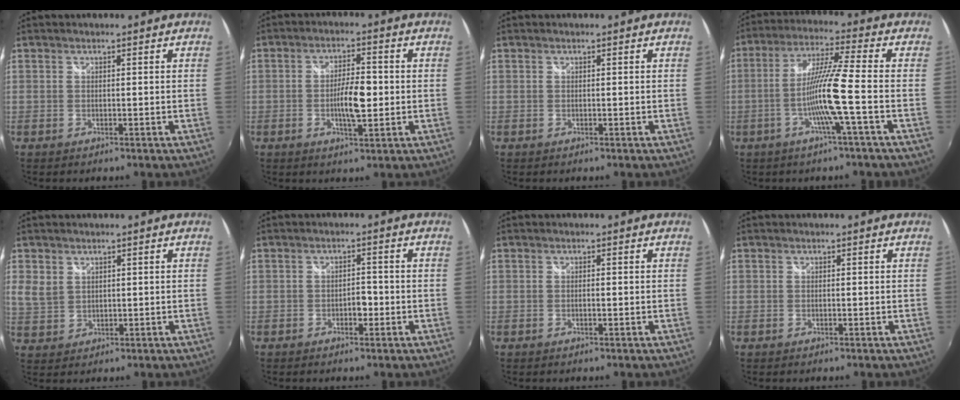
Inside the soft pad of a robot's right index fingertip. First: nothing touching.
{"total": 6.9, "force": [-0.9, 2.1, 6.5], "torque": [-0.117, -0.001, -0.014]}
{"total": 0.0}
{"total": 10.7, "force": [-3.5, -1.6, 10.0], "torque": [-0.196, -0.002, -0.069]}
{"total": 4.1, "force": [1.6, 3.2, 2.0], "torque": [-0.035, 0.001, 0.038]}
{"total": 2.4, "force": [-1.0, 1.4, 1.7], "torque": [-0.029, 0.002, -0.017]}
{"total": 0.8, "force": [-0.1, 0.1, 0.7], "torque": [-0.014, 0.000, -0.003]}
{"total": 0.0}